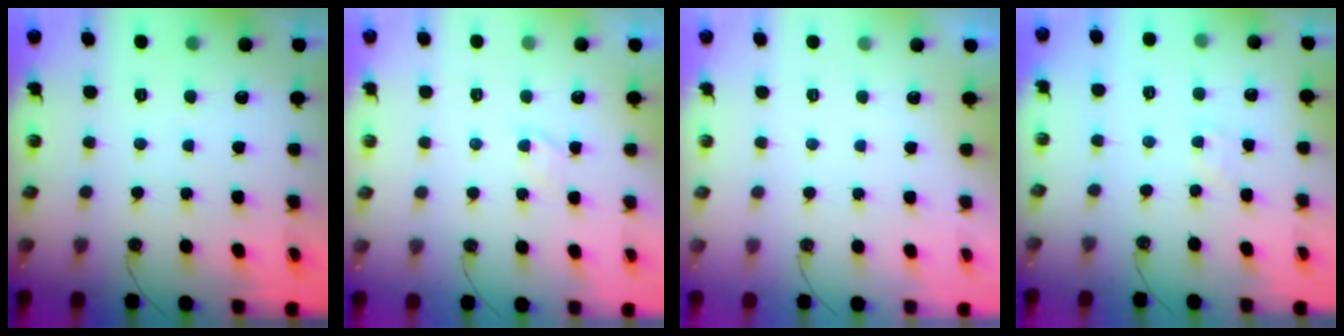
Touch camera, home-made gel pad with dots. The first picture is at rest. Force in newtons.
{"total": 3.5, "press": 3.5, "slide": 0.4}
{"total": 0.0}
{"total": 2.7, "press": 2.7, "slide": 0.4}